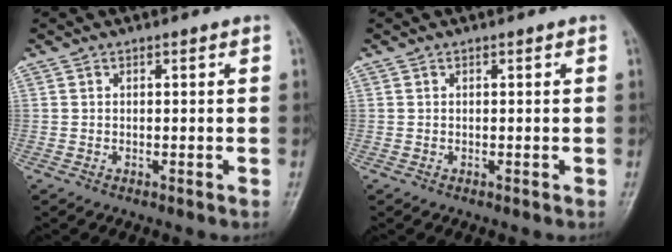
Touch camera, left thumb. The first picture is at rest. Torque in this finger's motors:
{"motor_torque": [0.00, 0.00, -0.02, -0.03, 0.00]}